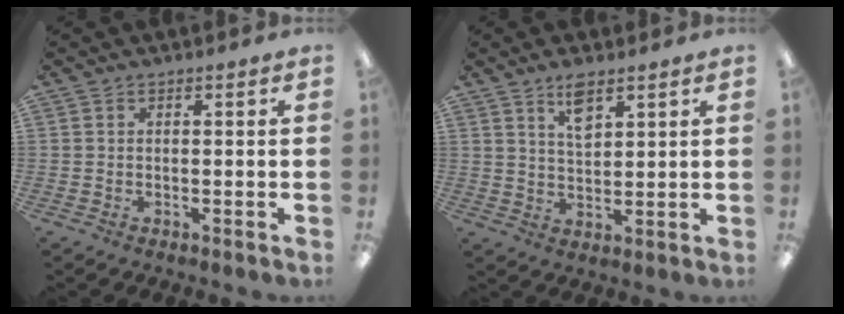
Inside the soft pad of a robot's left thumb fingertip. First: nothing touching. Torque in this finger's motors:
{"motor_torque": [-0.09, -0.02, 0.05, -0.08, -0.03]}